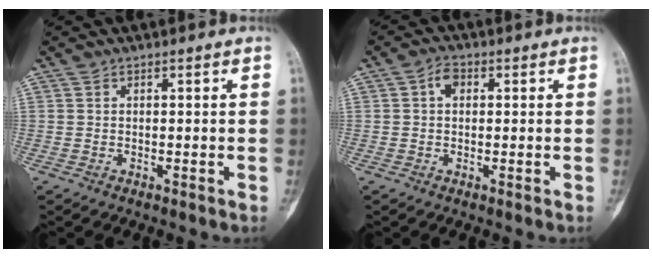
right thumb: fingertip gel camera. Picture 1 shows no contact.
{"total": 2.5, "force": [0.5, 1.7, 1.7], "torque": [-0.023, 0.008, 0.005]}